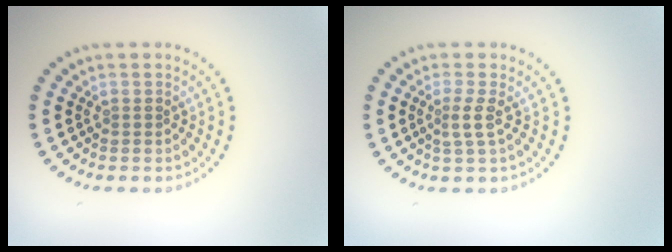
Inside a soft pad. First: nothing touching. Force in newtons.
{"total": 1.7, "press": 1.1, "slide": 1.3}